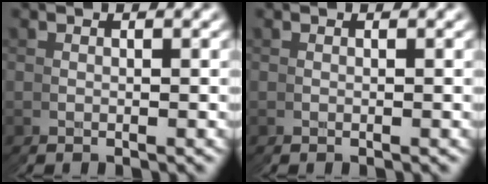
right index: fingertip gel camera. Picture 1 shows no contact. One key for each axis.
{"total": 0.0}